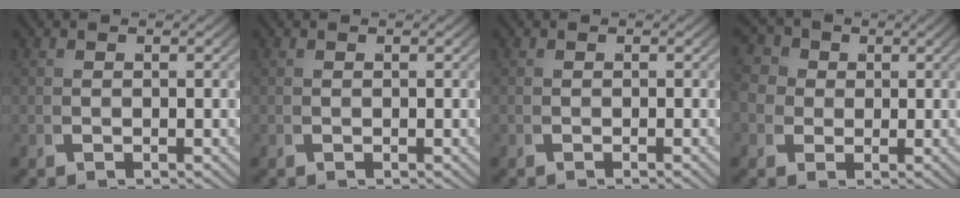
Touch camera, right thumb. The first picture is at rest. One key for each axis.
{"total": 0.0}
{"total": 0.6, "fx": -0.5, "fy": 0.0, "fz": 0.2, "tx": 0.004, "ty": 0.001, "tz": -0.010}
{"total": 7.2, "fx": 0.7, "fy": 6.2, "fz": 3.6, "tx": -0.074, "ty": -0.006, "tz": 0.009}